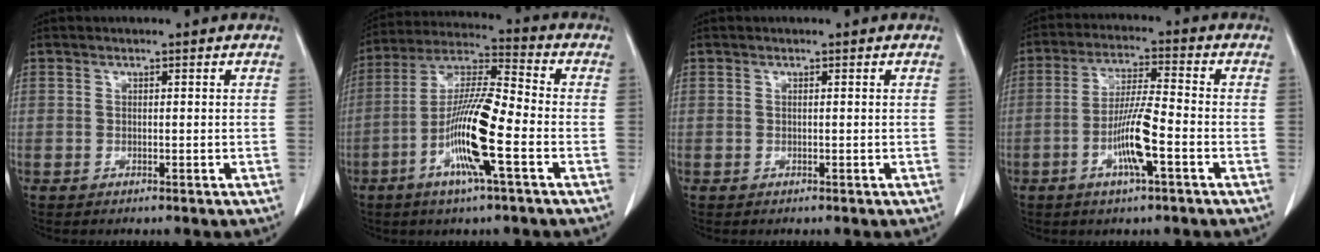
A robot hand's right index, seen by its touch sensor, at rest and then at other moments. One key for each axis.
{"total": 13.6, "fx": -4.4, "fy": 0.8, "fz": 12.8, "tx": -0.251, "ty": -0.003, "tz": -0.089}
{"total": 0.0}
{"total": 8.5, "fx": -3.0, "fy": 0.4, "fz": 7.9, "tx": -0.154, "ty": -0.003, "tz": -0.059}